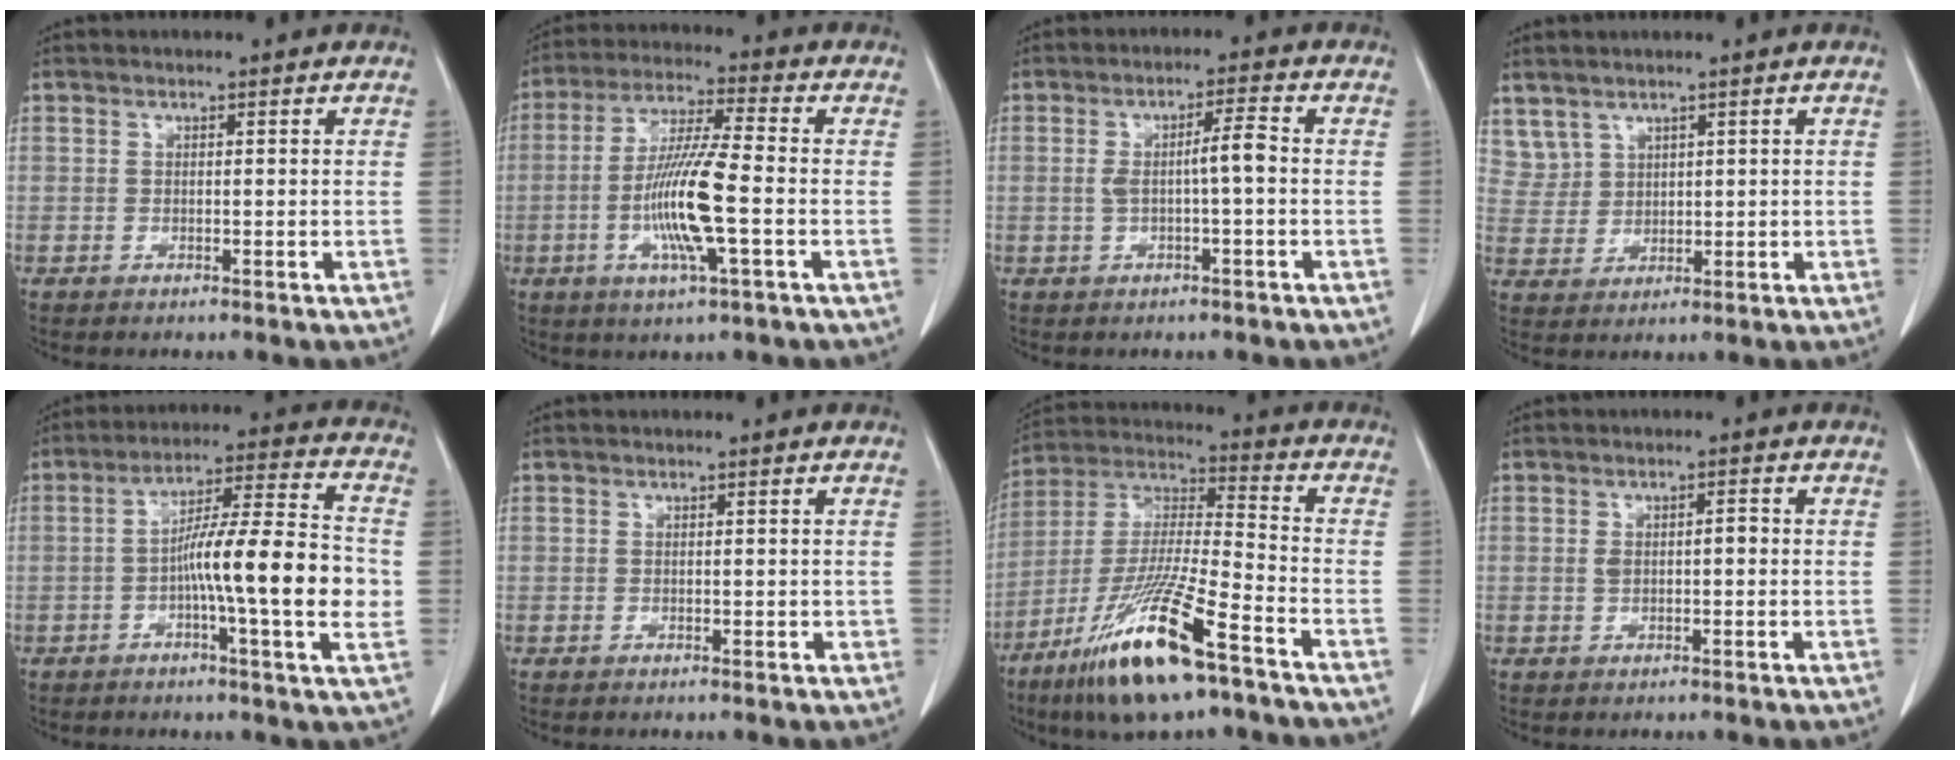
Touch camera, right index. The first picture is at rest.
{"total": 12.3, "force": [-2.8, 0.6, 12.0], "torque": [-0.235, -0.009, -0.058]}
{"total": 4.3, "force": [-0.2, 0.3, 4.3], "torque": [-0.076, 0.010, -0.003]}
{"total": 4.5, "force": [3.4, 2.9, 0.2], "torque": [-0.002, 0.004, 0.080]}
{"total": 15.1, "force": [-2.2, 0.3, 14.9], "torque": [-0.237, 0.005, -0.044]}
{"total": 0.7, "force": [0.2, 0.6, 0.3], "torque": [0.004, 0.002, 0.000]}
{"total": 18.4, "force": [-10.9, 1.7, 14.8], "torque": [-0.321, -0.043, -0.203]}
{"total": 2.6, "force": [0.1, 1.1, 2.4], "torque": [-0.045, 0.013, 0.004]}